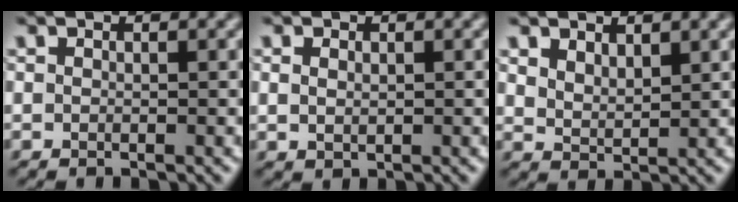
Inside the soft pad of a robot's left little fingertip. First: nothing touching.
{"total": 0.9, "force": [0.2, 0.7, 0.6], "torque": [-0.015, -0.001, 0.009]}
{"total": 2.2, "force": [1.5, 1.0, 1.2], "torque": [-0.031, -0.004, 0.034]}